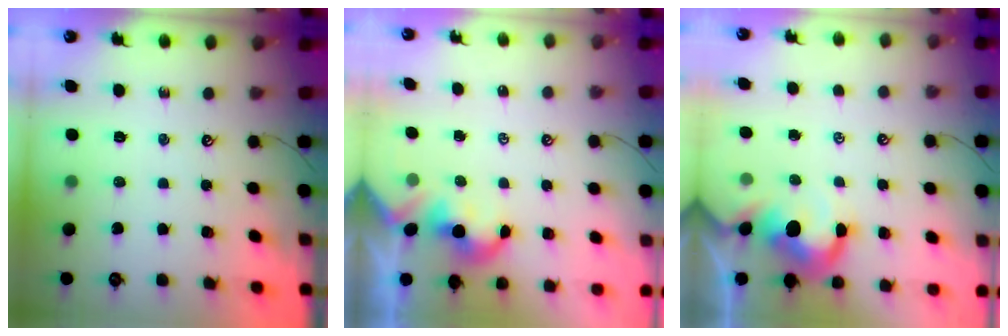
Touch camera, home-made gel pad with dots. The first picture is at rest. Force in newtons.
{"total": 1.9, "press": 1.9, "slide": 0.2}
{"total": 4.0, "press": 3.8, "slide": 1.0}